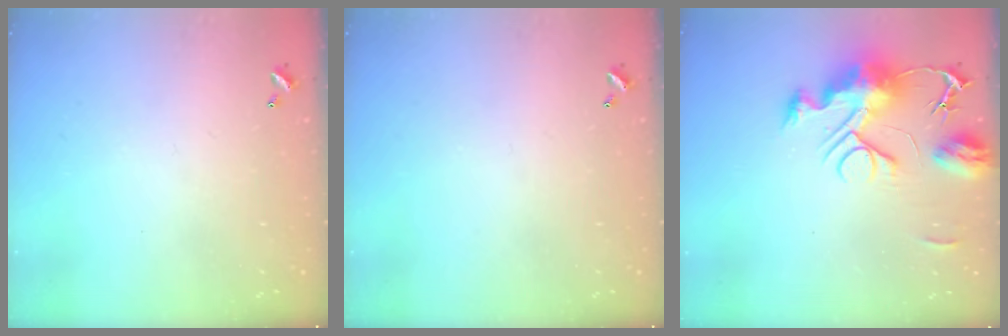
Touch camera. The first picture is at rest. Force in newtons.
{"total": 0.0}
{"total": 12.6, "press": 12.6, "slide": 1.2}